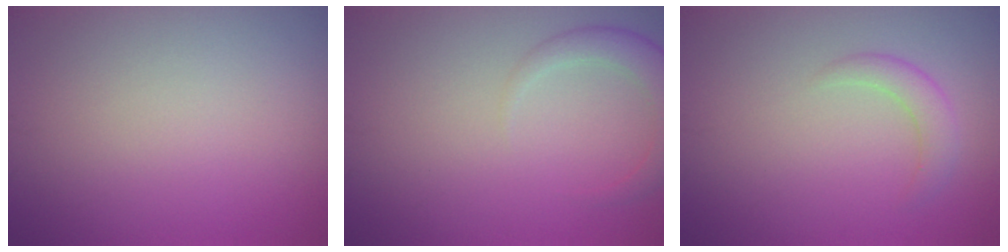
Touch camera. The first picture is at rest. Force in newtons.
{"total": 2.8, "press": 2.8, "slide": 0.3}
{"total": 2.0, "press": 2.0, "slide": 0.1}